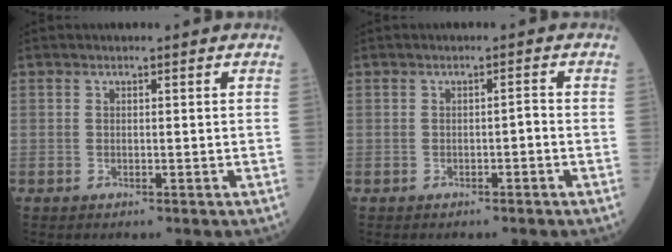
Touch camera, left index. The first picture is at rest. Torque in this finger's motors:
{"motor_torque": [0.19, -0.27, 0.06, 0.02]}